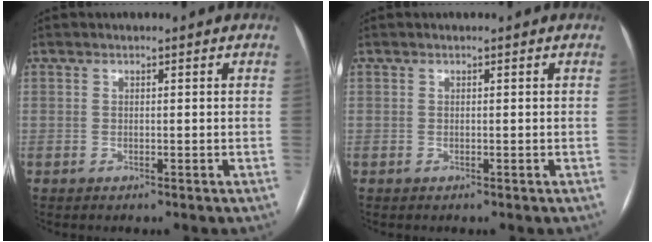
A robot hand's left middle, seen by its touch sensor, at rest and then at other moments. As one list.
[{"total": 0.0}]